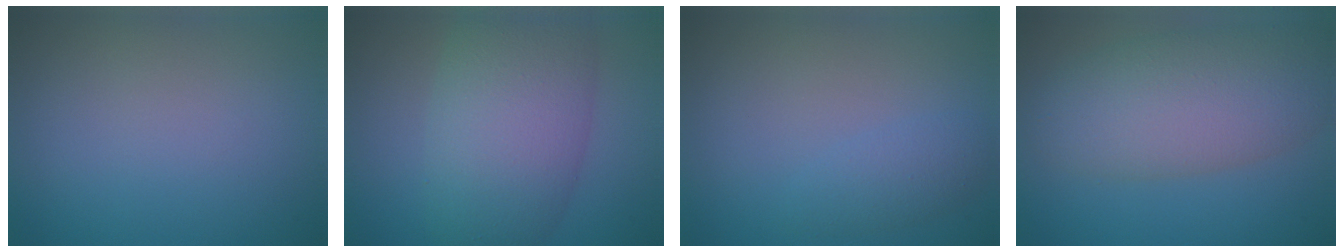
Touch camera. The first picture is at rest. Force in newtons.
{"total": 8.6, "press": 8.6, "slide": 0.3}
{"total": 1.7, "press": 1.7, "slide": 0.1}
{"total": 7.7, "press": 7.7, "slide": 0.7}